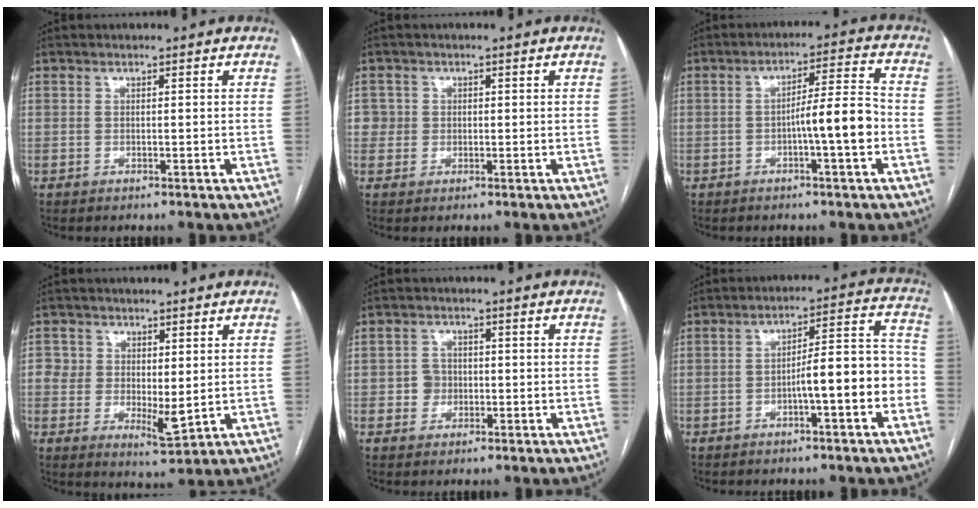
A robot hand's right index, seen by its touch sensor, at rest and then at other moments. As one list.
[{"total": 2.4, "force": [0.3, 2.4, -0.1], "torque": [0.020, 0.009, 0.002]}, {"total": 7.4, "force": [-2.1, 0.1, 7.1], "torque": [-0.109, 0.014, -0.033]}, {"total": 5.6, "force": [0.4, 3.6, 4.2], "torque": [-0.057, -0.010, 0.016]}, {"total": 2.5, "force": [-0.5, 2.4, 0.6], "torque": [-0.002, 0.009, -0.007]}, {"total": 9.1, "force": [-3.2, 1.4, 8.4], "torque": [-0.117, 0.039, -0.044]}]